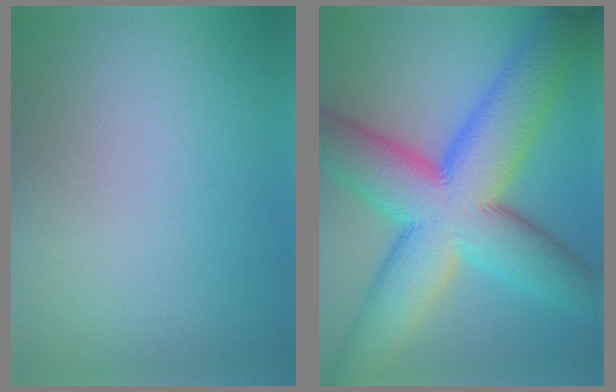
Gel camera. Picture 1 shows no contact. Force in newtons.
{"total": 15.4, "press": 15.4, "slide": 0.6}